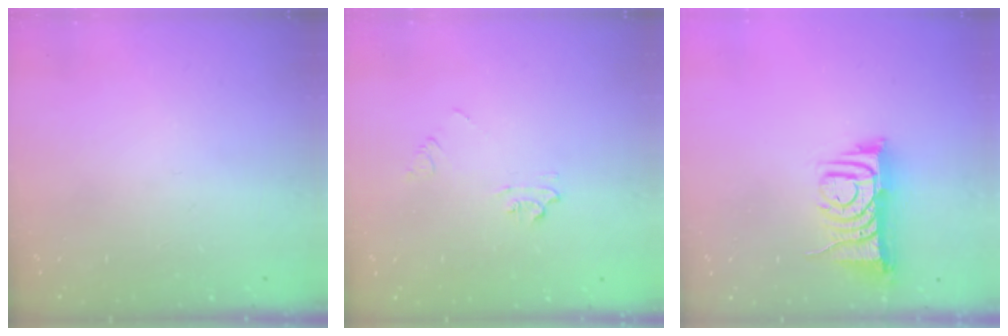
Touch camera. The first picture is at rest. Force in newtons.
{"total": 5.0, "press": 4.9, "slide": 0.6}
{"total": 8.5, "press": 8.4, "slide": 0.4}